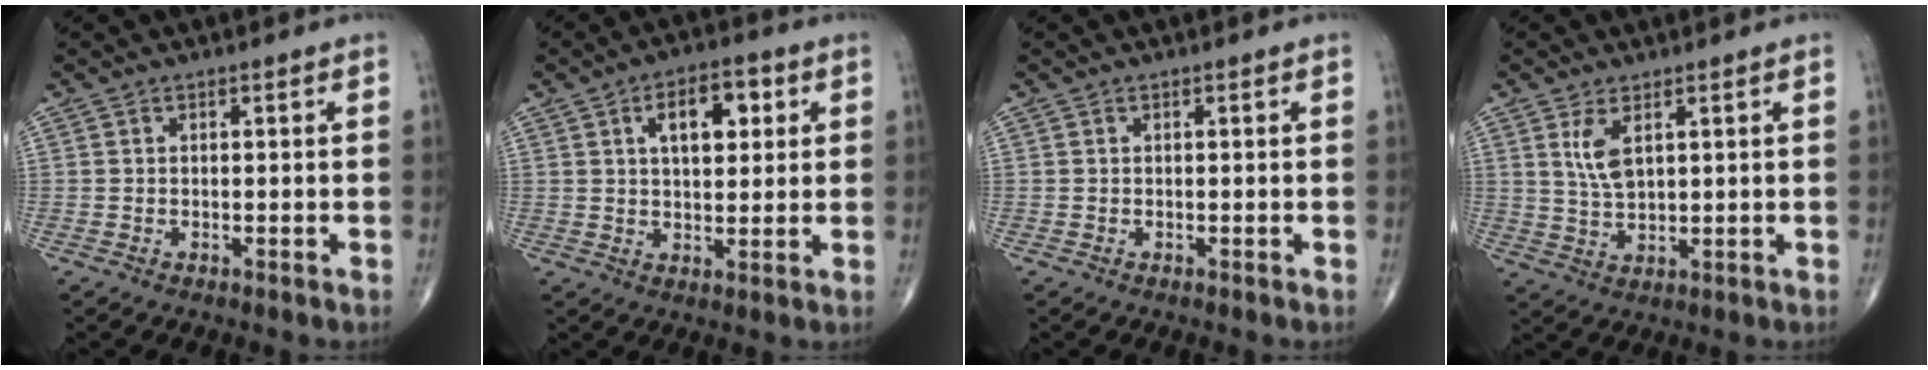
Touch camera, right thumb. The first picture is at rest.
{"total": 9.2, "force": [3.0, 4.9, 7.3], "torque": [-0.080, 0.000, 0.042]}
{"total": 0.0}
{"total": 5.0, "force": [2.1, 2.3, 4.0], "torque": [-0.075, -0.012, 0.048]}